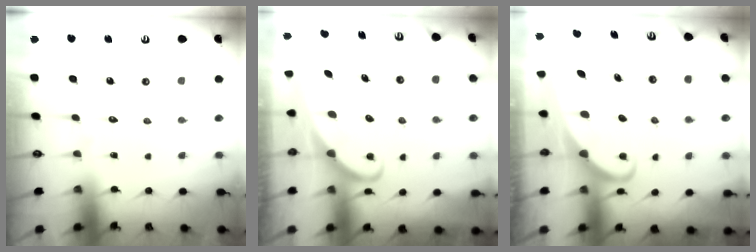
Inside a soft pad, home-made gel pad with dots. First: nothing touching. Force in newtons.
{"total": 2.1, "press": 2.1, "slide": 0.2}
{"total": 2.2, "press": 2.1, "slide": 0.2}